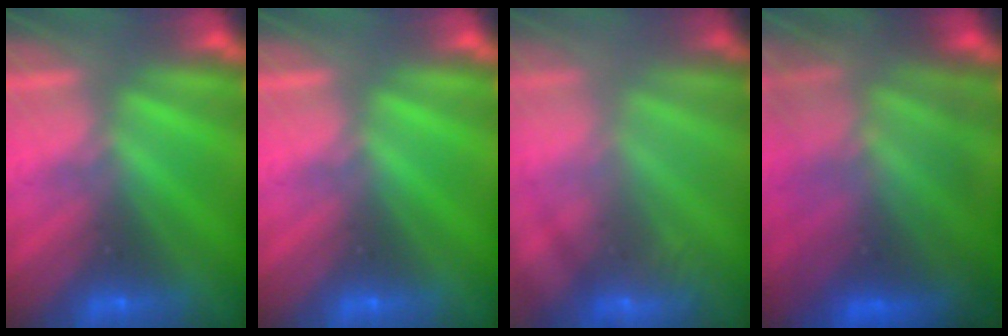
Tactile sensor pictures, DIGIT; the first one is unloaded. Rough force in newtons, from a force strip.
{"total": 0.0}
{"total": 2.4}
{"total": 7.3}